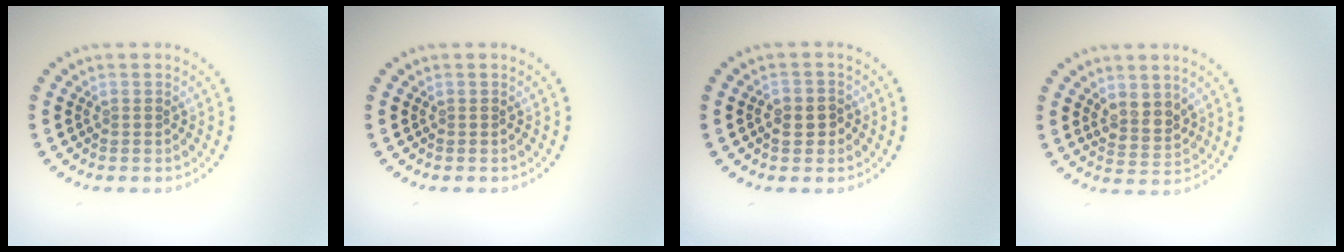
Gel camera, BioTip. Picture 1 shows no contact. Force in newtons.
{"total": 0.0}
{"total": 2.1, "press": 2.0, "slide": 0.7}
{"total": 2.4, "press": 2.2, "slide": 1.1}